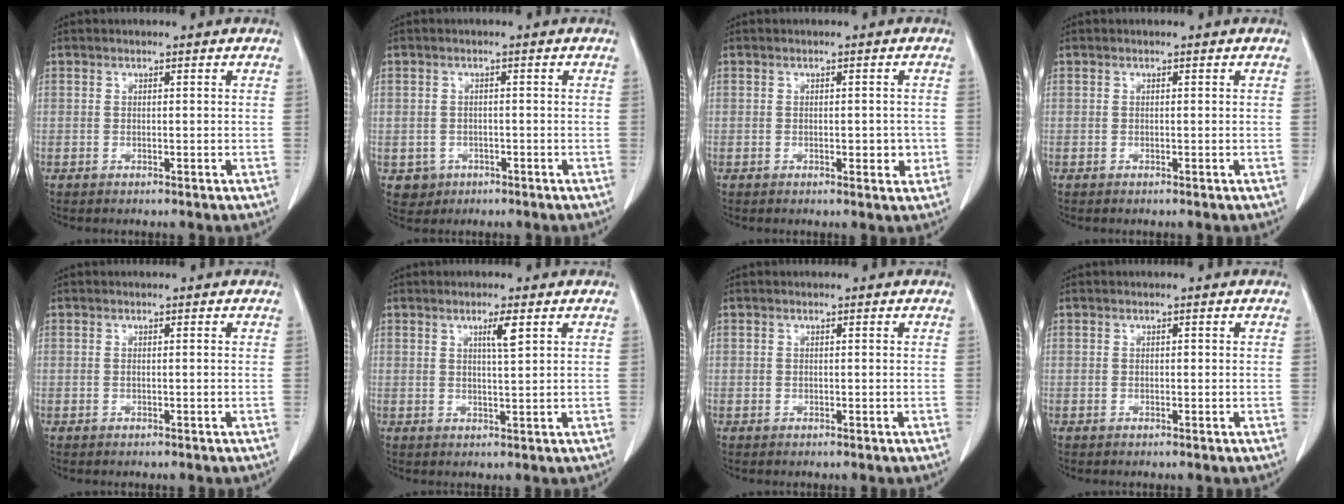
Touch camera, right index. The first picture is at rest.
{"total": 3.0, "force": [-1.0, 2.8, 0.2], "torque": [0.005, 0.010, -0.008]}
{"total": 2.8, "force": [-0.6, 1.4, 2.3], "torque": [-0.029, 0.000, -0.003]}
{"total": 0.0}
{"total": 0.0}
{"total": 2.8, "force": [1.3, -0.1, 2.5], "torque": [-0.046, -0.004, 0.023]}
{"total": 0.0}
{"total": 0.0}